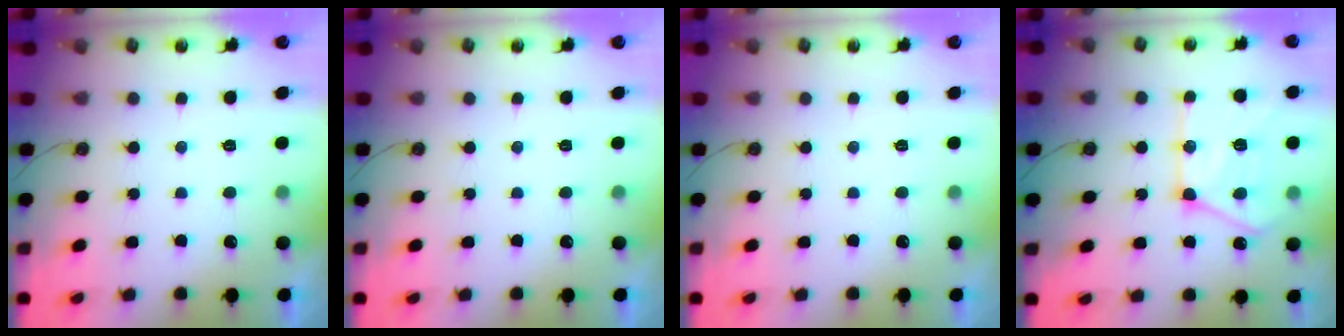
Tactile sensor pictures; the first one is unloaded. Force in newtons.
{"total": 0.0}
{"total": 0.0}
{"total": 17.5, "press": 17.4, "slide": 1.7}